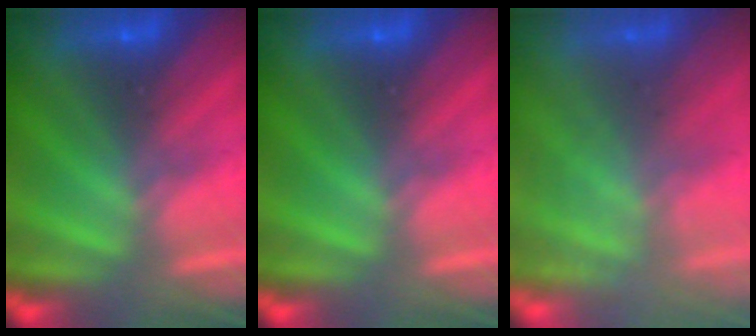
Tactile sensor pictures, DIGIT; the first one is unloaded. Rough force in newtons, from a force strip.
{"total": 0.0}
{"total": 2.9}